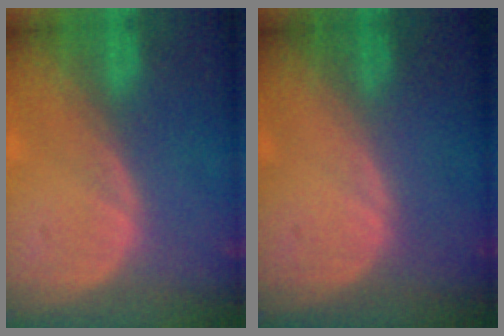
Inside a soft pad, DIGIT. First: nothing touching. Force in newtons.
{"total": 0.0}